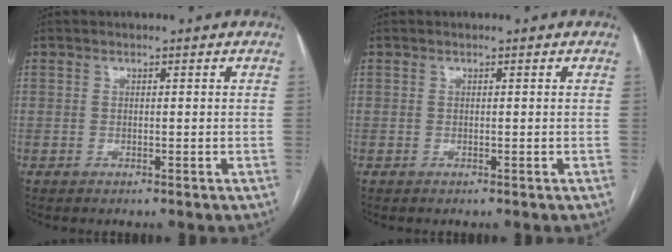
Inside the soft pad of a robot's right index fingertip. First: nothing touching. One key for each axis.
{"total": 0.0}